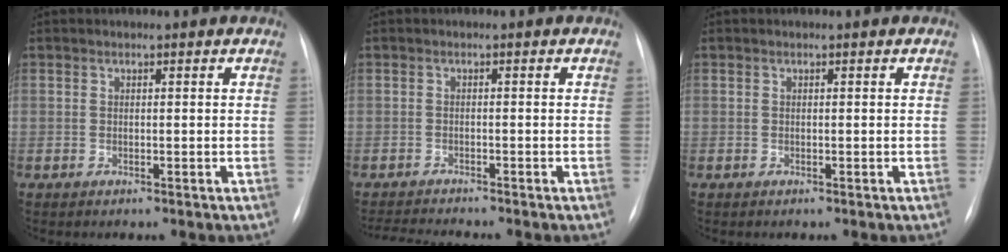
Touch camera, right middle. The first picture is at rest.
{"total": 4.3, "force": [-4.1, -0.8, 1.1], "torque": [-0.020, -0.018, -0.068]}
{"total": 0.0}